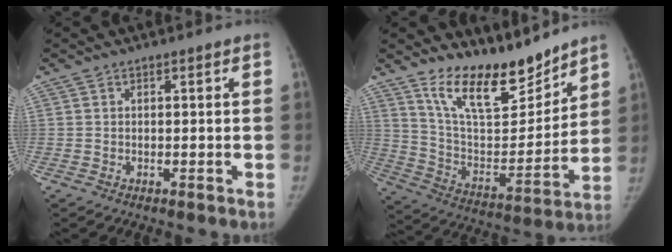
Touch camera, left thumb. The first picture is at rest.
{"total": 17.3, "force": [14.0, 6.0, 8.1], "torque": [-0.086, -0.097, 0.251]}